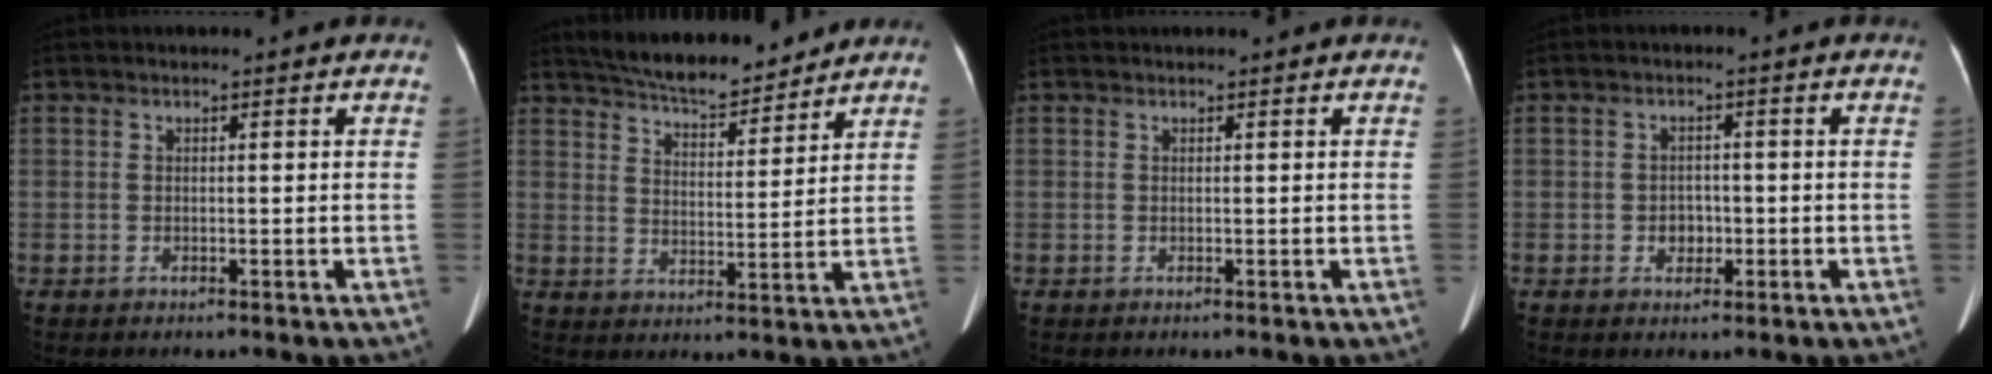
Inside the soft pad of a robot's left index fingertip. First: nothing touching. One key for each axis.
{"total": 11.3, "fx": 10.5, "fy": 1.9, "fz": 3.8, "tx": -0.063, "ty": 0.006, "tz": 0.167}
{"total": 0.8, "fx": 0.7, "fy": 0.1, "fz": 0.2, "tx": -0.005, "ty": 0.021, "tz": 0.013}
{"total": 2.4, "fx": -0.7, "fy": 1.9, "fz": 1.2, "tx": -0.016, "ty": 0.007, "tz": -0.007}